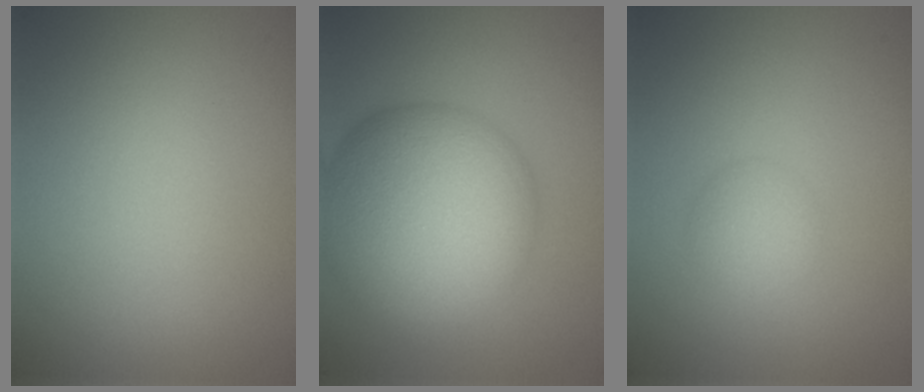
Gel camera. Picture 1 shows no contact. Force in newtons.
{"total": 13.5, "press": 13.5, "slide": 0.4}
{"total": 2.2, "press": 2.2, "slide": 0.1}